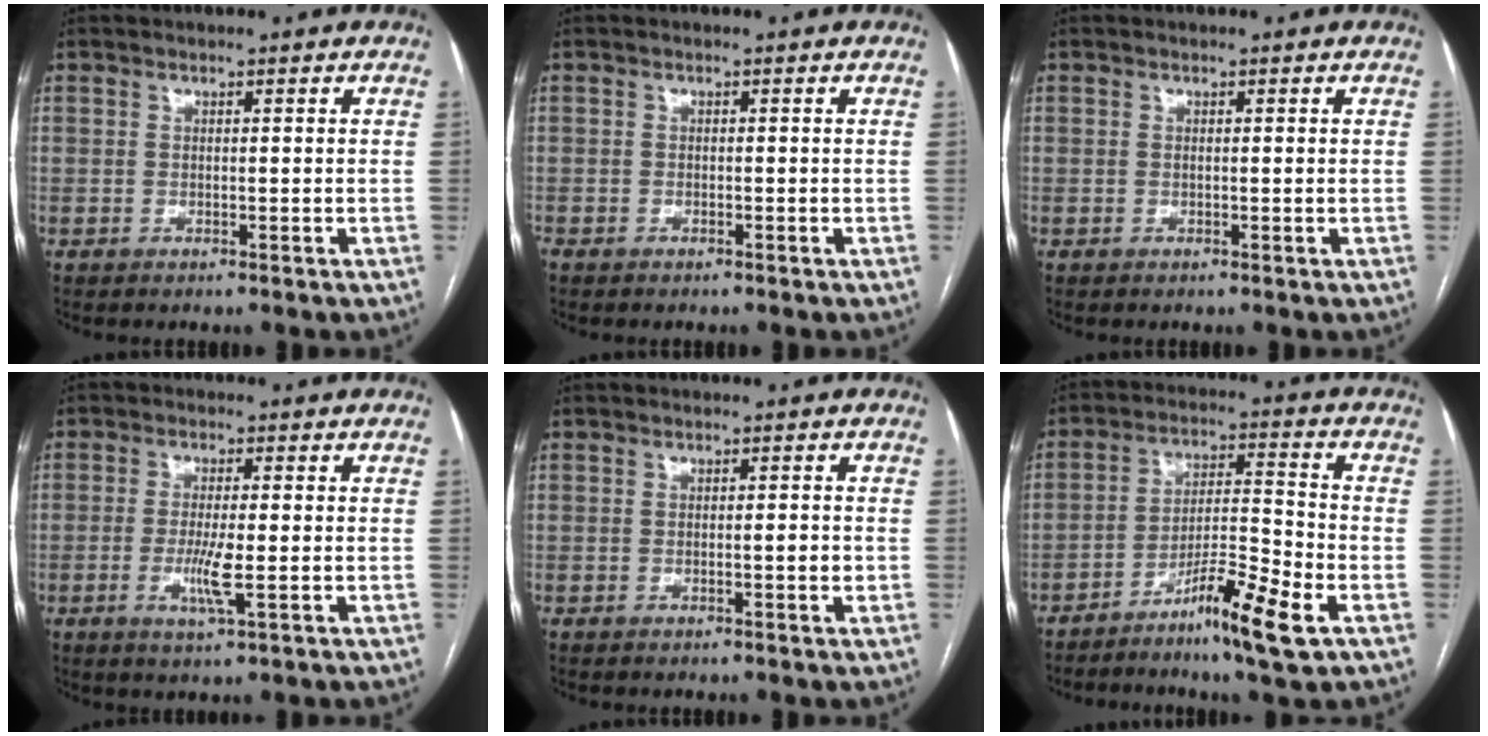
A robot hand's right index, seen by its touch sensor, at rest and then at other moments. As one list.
[{"total": 0.8, "force": [-0.7, 0.3, 0.2], "torque": [-0.006, 0.000, -0.013]}, {"total": 0.0}, {"total": 4.9, "force": [-1.1, 0.3, 4.7], "torque": [-0.097, -0.010, -0.019]}, {"total": 1.5, "force": [-0.4, 0.3, 1.5], "torque": [-0.024, 0.000, -0.007]}, {"total": 10.7, "force": [-6.0, 0.2, 8.8], "torque": [-0.156, -0.010, -0.107]}]